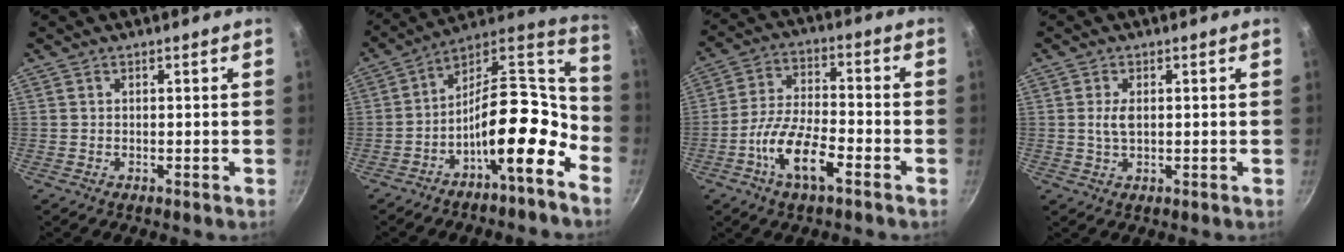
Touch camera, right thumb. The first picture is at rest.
{"total": 17.8, "force": [-8.5, 6.9, 14.1], "torque": [-0.179, 0.090, -0.154]}
{"total": 11.4, "force": [-5.3, 4.3, 9.1], "torque": [-0.170, 0.033, -0.108]}
{"total": 3.0, "force": [0.3, 1.6, 2.5], "torque": [-0.047, 0.001, 0.008]}